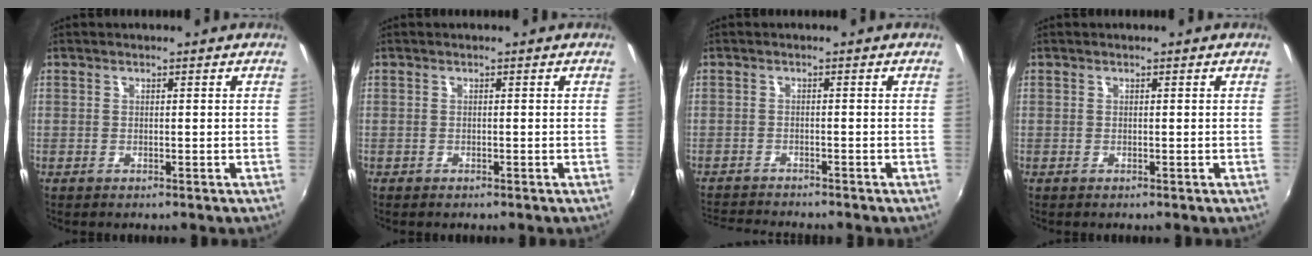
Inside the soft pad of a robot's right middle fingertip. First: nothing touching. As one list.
[{"total": 0.5, "force": [-0.5, 0.2, 0.1], "torque": [-0.004, -0.001, -0.008]}, {"total": 6.3, "force": [-6.0, 0.4, 1.6], "torque": [-0.049, -0.015, -0.103]}, {"total": 0.0}]